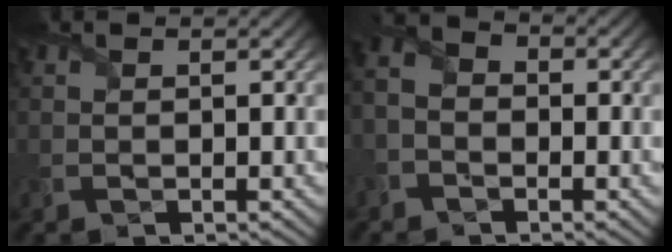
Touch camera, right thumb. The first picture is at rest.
{"total": 4.0, "force": [-2.2, 2.6, 2.1], "torque": [-0.052, -0.002, -0.045]}